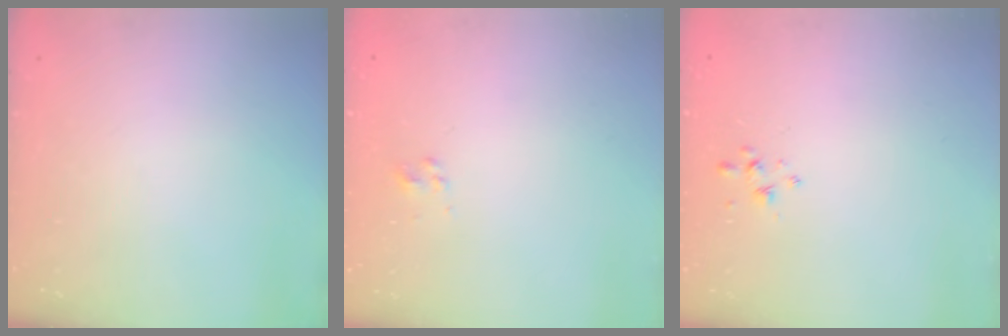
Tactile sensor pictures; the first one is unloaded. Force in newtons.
{"total": 2.5, "press": 2.4, "slide": 0.8}
{"total": 2.7, "press": 2.5, "slide": 0.8}